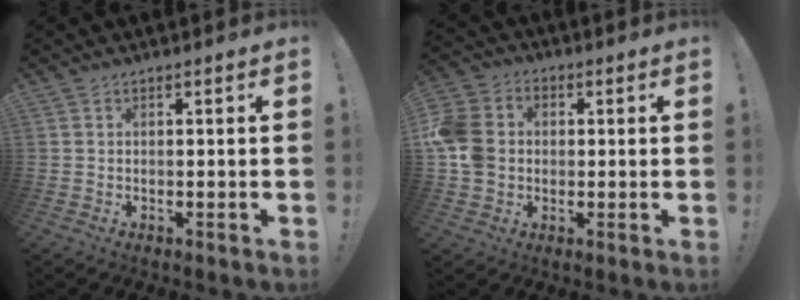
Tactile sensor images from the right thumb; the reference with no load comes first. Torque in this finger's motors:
{"motor_torque": [0.42, 0.40, 0.20, 0.20, 0.11]}